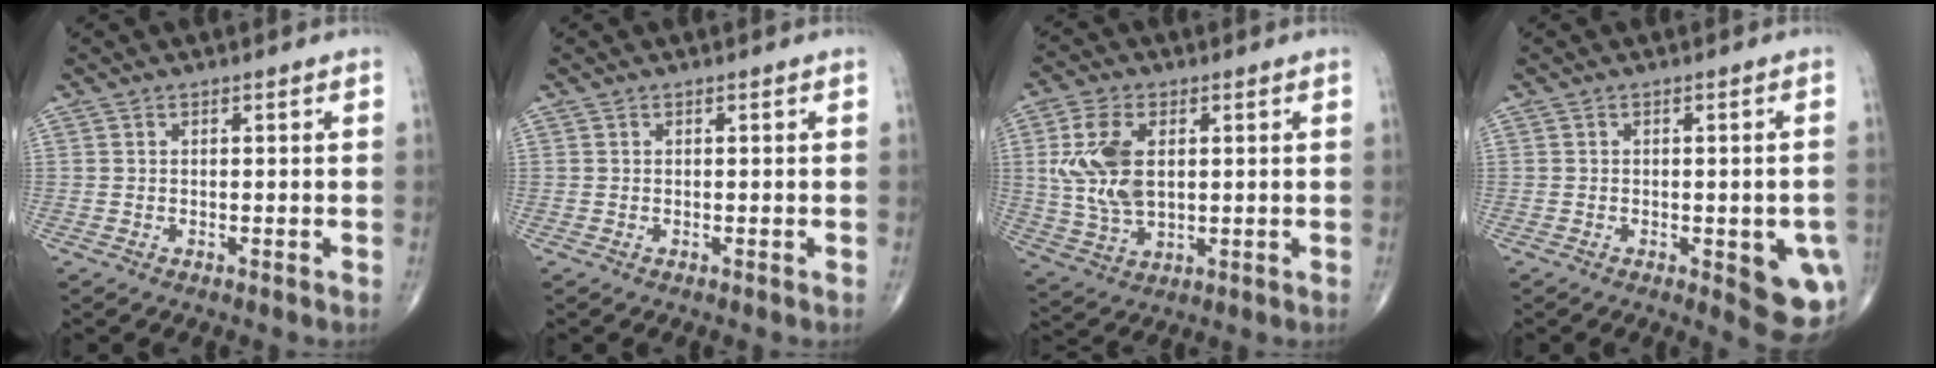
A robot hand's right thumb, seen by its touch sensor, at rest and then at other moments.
{"total": 0.0}
{"total": 11.8, "force": [2.0, 6.8, 9.4], "torque": [-0.191, -0.005, 0.044]}
{"total": 9.8, "force": [-2.6, 3.6, 8.8], "torque": [-0.081, -0.005, -0.022]}